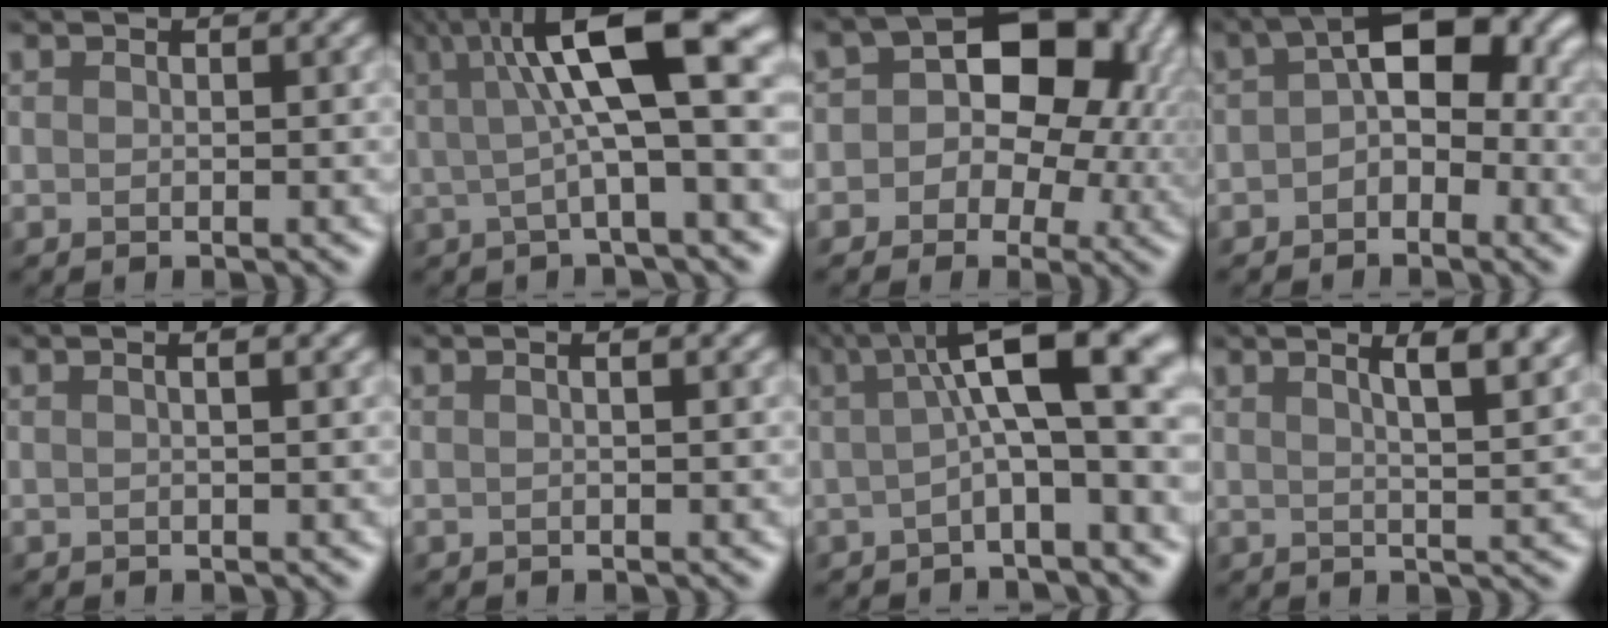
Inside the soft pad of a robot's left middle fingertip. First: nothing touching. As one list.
[{"total": 10.6, "force": [2.3, 2.6, 10.0], "torque": [-0.151, 0.017, 0.034]}, {"total": 12.5, "force": [0.9, 9.3, 8.3], "torque": [-0.058, 0.035, -0.022]}, {"total": 6.0, "force": [-0.1, 3.6, 4.8], "torque": [-0.056, 0.022, -0.015]}, {"total": 2.3, "force": [1.0, 1.0, 1.9], "torque": [-0.010, 0.008, -0.009]}, {"total": 1.3, "force": [0.5, 0.4, 1.1], "torque": [-0.010, -0.002, -0.002]}, {"total": 9.5, "force": [1.7, 2.5, 9.0], "torque": [-0.122, 0.028, 0.017]}, {"total": 6.9, "force": [3.5, 2.3, 5.5], "torque": [-0.035, 0.036, 0.022]}]